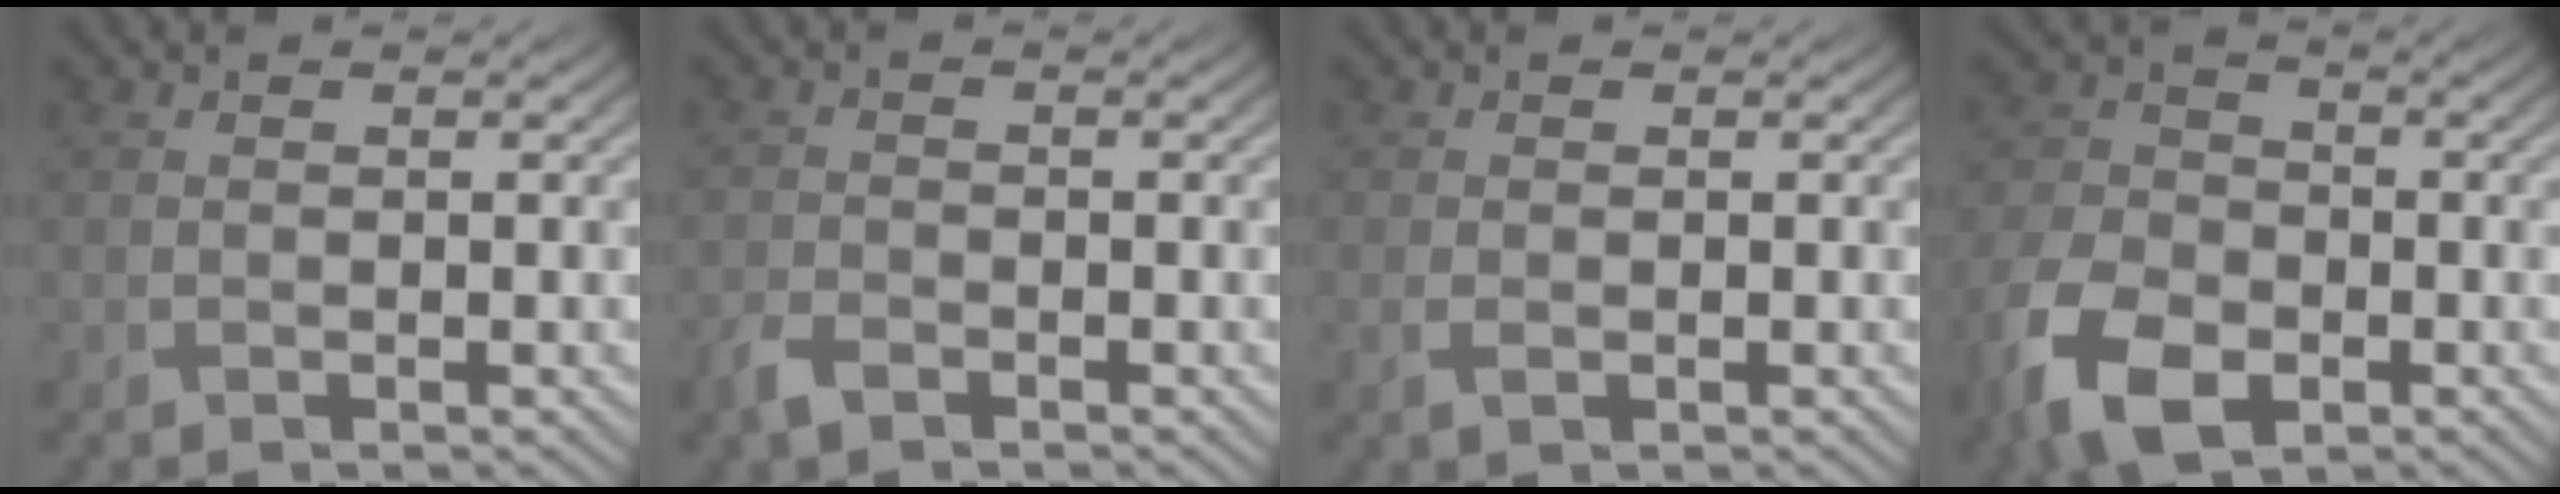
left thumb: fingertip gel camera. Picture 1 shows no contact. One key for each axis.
{"total": 2.4, "fx": -1.7, "fy": 1.0, "fz": 1.3, "tx": -0.034, "ty": -0.003, "tz": -0.045}
{"total": 1.4, "fx": -0.5, "fy": 0.8, "fz": 1.0, "tx": -0.028, "ty": -0.005, "tz": -0.007}
{"total": 11.5, "fx": -5.8, "fy": 7.1, "fz": 6.9, "tx": -0.185, "ty": -0.042, "tz": -0.111}